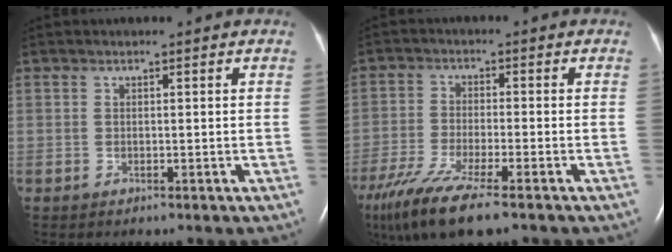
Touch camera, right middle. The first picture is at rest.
{"total": 12.4, "force": [-8.9, 1.5, 8.5], "torque": [-0.174, -0.032, -0.157]}